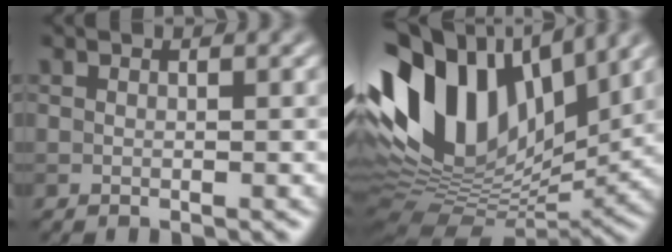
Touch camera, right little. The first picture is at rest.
{"total": 15.8, "force": [4.0, 9.8, 11.7], "torque": [-0.255, 0.022, 0.068]}